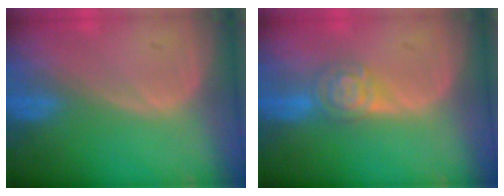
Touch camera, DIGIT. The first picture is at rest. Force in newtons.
{"total": 5.1, "press": 4.5, "slide": 2.5}